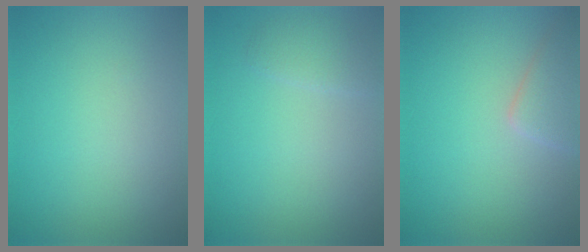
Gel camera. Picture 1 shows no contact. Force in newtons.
{"total": 1.4, "press": 1.4, "slide": 0.1}
{"total": 2.8, "press": 2.8, "slide": 0.2}